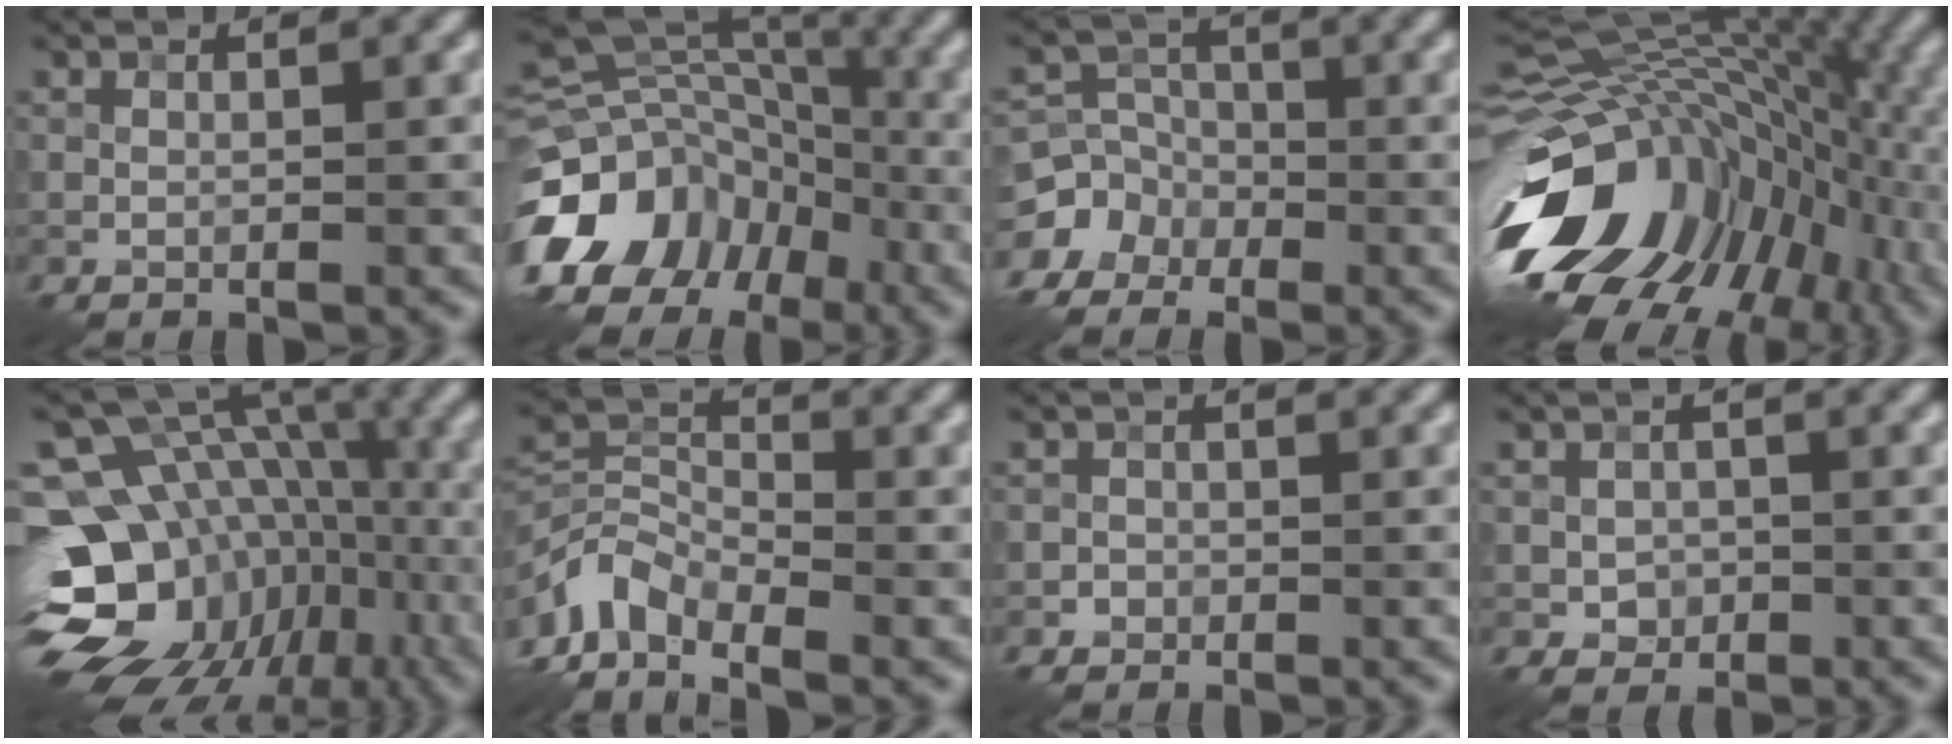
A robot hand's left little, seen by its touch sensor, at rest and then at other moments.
{"total": 15.1, "force": [-7.4, 11.6, 6.2], "torque": [-0.150, 0.000, -0.123]}
{"total": 5.9, "force": [-3.6, 4.6, 0.6], "torque": [0.010, 0.000, -0.081]}
{"total": 18.2, "force": [-5.5, 12.3, 12.2], "torque": [-0.210, 0.008, -0.083]}
{"total": 18.8, "force": [-6.6, 14.3, 10.2], "torque": [-0.184, 0.006, -0.079]}
{"total": 5.3, "force": [-3.7, 2.7, 2.6], "torque": [-0.050, -0.002, -0.087]}
{"total": 0.7, "force": [-0.5, 0.5, -0.1], "torque": [0.003, 0.003, -0.008]}
{"total": 1.5, "force": [-0.4, 1.4, 0.5], "torque": [-0.003, -0.002, -0.010]}